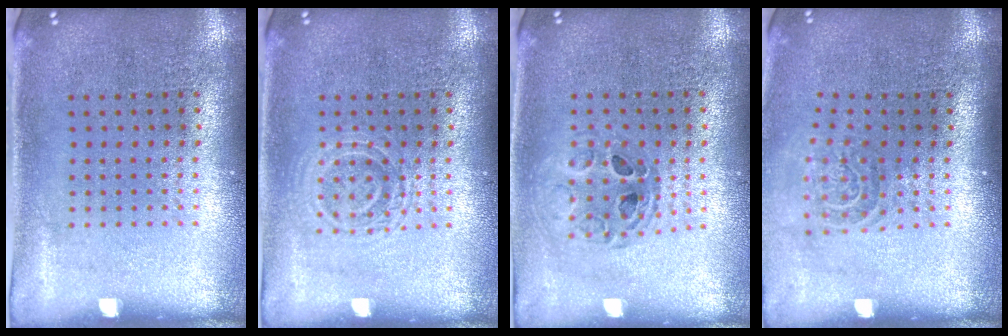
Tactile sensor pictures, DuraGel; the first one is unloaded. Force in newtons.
{"total": 1.8, "press": 1.8, "slide": 0.4}
{"total": 0.8, "press": 0.8, "slide": 0.2}
{"total": 1.5, "press": 1.1, "slide": 1.0}